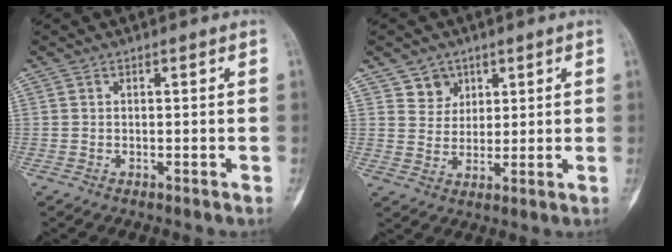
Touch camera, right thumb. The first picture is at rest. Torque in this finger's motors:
{"motor_torque": [0.10, 0.30, -0.17, 0.09, 0.00]}